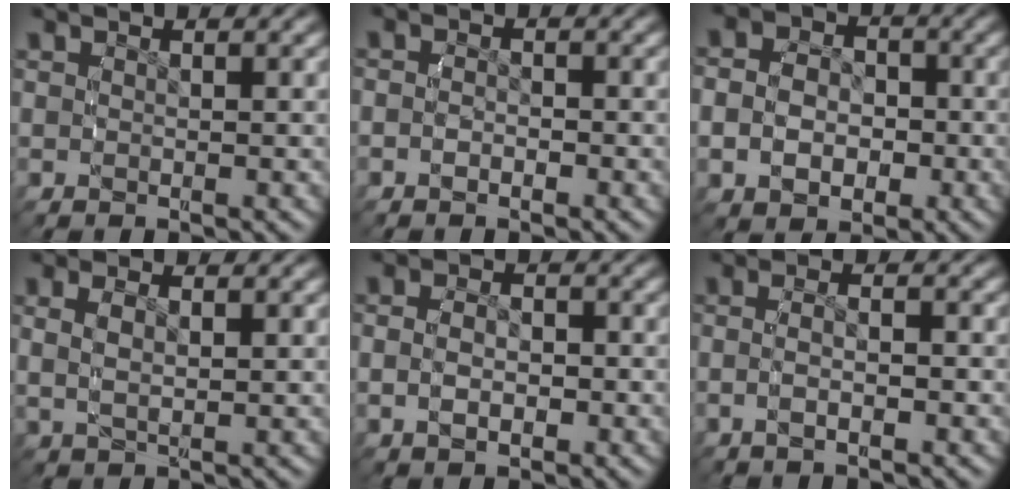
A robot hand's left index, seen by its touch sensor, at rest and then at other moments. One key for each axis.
{"total": 1.9, "fx": -0.9, "fy": 1.5, "fz": 0.7, "tx": -0.026, "ty": 0.001, "tz": -0.020}
{"total": 7.3, "fx": -1.4, "fy": 6.3, "fz": 3.4, "tx": -0.070, "ty": -0.009, "tz": -0.031}
{"total": 2.9, "fx": 0.7, "fy": 1.6, "fz": 2.2, "tx": -0.053, "ty": 0.004, "tz": 0.015}
{"total": 3.4, "fx": -0.7, "fy": 2.4, "fz": 2.3, "tx": -0.048, "ty": 0.004, "tz": -0.014}
{"total": 2.7, "fx": -0.9, "fy": 0.9, "fz": 2.4, "tx": -0.048, "ty": 0.005, "tz": -0.017}